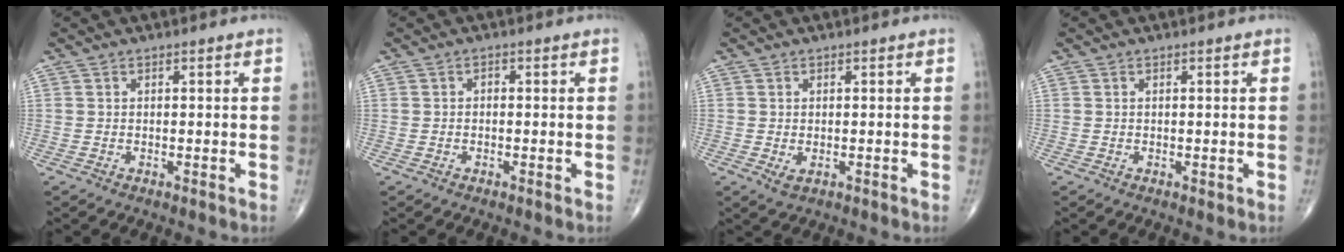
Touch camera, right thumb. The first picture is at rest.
{"total": 0.7, "force": [-0.1, 0.5, 0.4], "torque": [-0.003, 0.002, -0.007]}
{"total": 1.6, "force": [-0.3, 0.9, 1.3], "torque": [-0.020, -0.004, -0.001]}
{"total": 0.0}